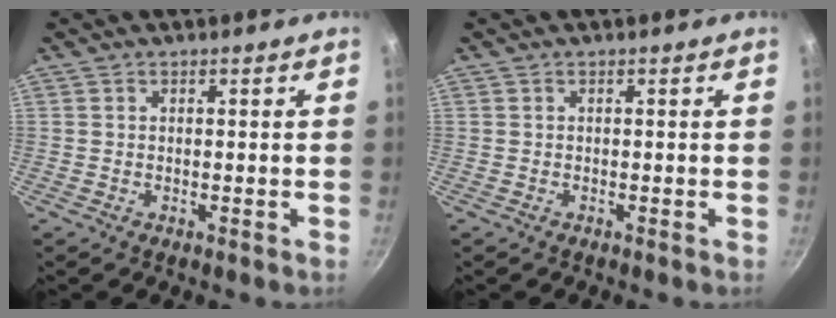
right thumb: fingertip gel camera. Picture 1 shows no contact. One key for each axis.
{"total": 0.0}